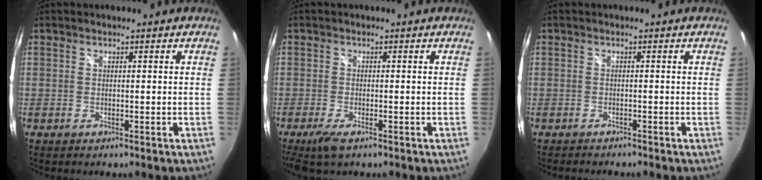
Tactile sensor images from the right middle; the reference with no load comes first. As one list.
[{"total": 4.3, "force": [-2.8, 0.9, 3.1], "torque": [-0.072, -0.017, -0.051]}, {"total": 2.3, "force": [-2.2, 0.4, 0.6], "torque": [-0.018, -0.015, -0.037]}]